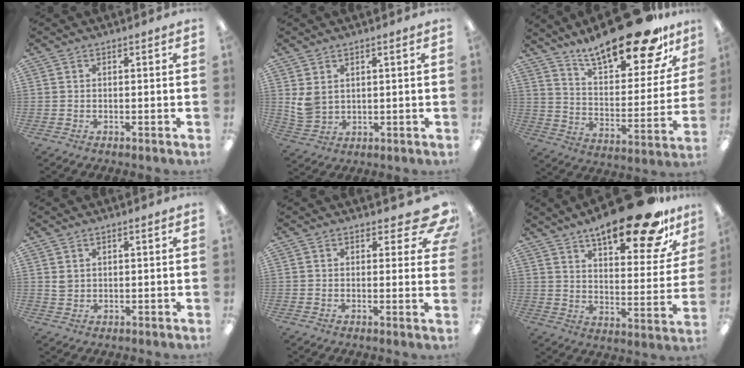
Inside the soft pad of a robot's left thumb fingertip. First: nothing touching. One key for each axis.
{"total": 4.9, "fx": 2.1, "fy": 3.5, "fz": 2.7, "tx": -0.062, "ty": -0.003, "tz": 0.043}
{"total": 23.4, "fx": 18.4, "fy": 6.6, "fz": 12.8, "tx": -0.194, "ty": -0.127, "tz": 0.307}
{"total": 1.9, "fx": 1.0, "fy": 1.3, "fz": 0.9, "tx": -0.020, "ty": 0.004, "tz": 0.018}
{"total": 7.2, "fx": 4.5, "fy": 3.1, "fz": 4.7, "tx": -0.048, "ty": -0.023, "tz": 0.076}
{"total": 20.5, "fx": 15.0, "fy": 5.8, "fz": 12.7, "tx": -0.178, "ty": -0.099, "tz": 0.240}